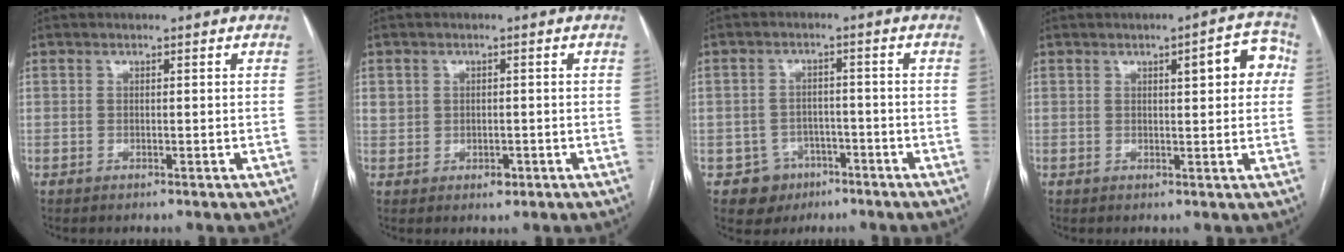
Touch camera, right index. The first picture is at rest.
{"total": 3.0, "force": [-0.2, 2.6, 1.5], "torque": [-0.027, 0.009, 0.009]}
{"total": 5.1, "force": [-2.6, 4.4, 0.2], "torque": [0.005, 0.015, -0.034]}
{"total": 6.2, "force": [1.7, 1.7, 5.7], "torque": [-0.062, 0.017, 0.016]}